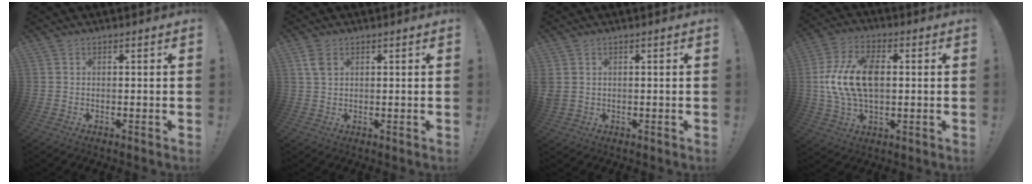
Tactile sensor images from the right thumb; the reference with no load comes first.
{"total": 3.9, "force": [1.9, 2.3, 2.5], "torque": [-0.046, 0.001, 0.036]}
{"total": 2.3, "force": [0.9, 1.6, 1.3], "torque": [-0.027, 0.003, 0.020]}
{"total": 16.3, "force": [0.7, 10.0, 12.9], "torque": [-0.250, 0.007, 0.012]}